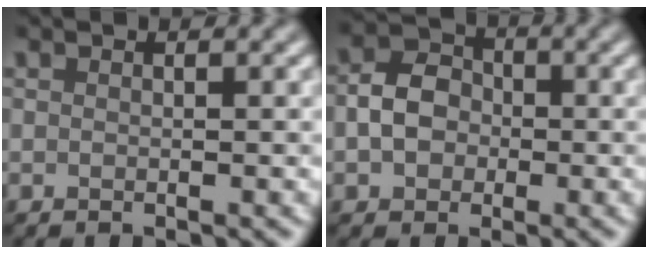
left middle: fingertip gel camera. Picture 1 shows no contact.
{"total": 3.7, "force": [-0.7, 3.0, 2.1], "torque": [-0.032, 0.006, -0.017]}